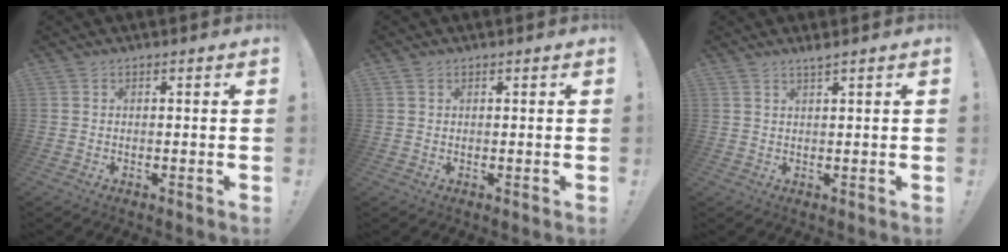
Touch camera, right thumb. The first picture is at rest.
{"total": 0.9, "force": [0.6, 0.6, 0.2], "torque": [-0.009, 0.002, 0.013]}
{"total": 1.7, "force": [1.4, -0.3, 1.0], "torque": [-0.029, -0.001, 0.025]}